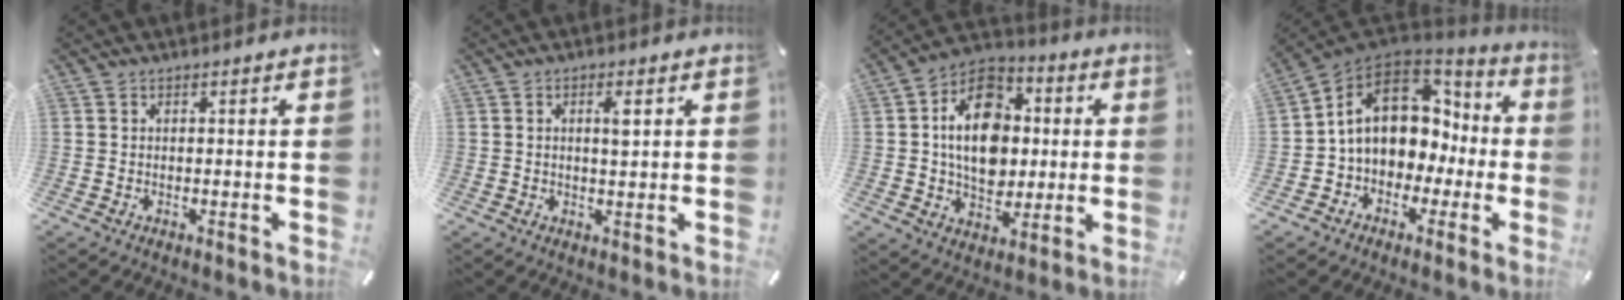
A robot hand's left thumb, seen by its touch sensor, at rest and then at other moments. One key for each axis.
{"total": 2.8, "fx": 0.7, "fy": 0.7, "fz": 2.6, "tx": -0.047, "ty": 0.000, "tz": 0.008}
{"total": 16.5, "fx": 0.6, "fy": 12.6, "fz": 10.6, "tx": -0.196, "ty": 0.009, "tz": 0.009}
{"total": 13.8, "fx": 1.9, "fy": 11.2, "fz": 7.8, "tx": -0.132, "ty": 0.001, "tz": 0.042}